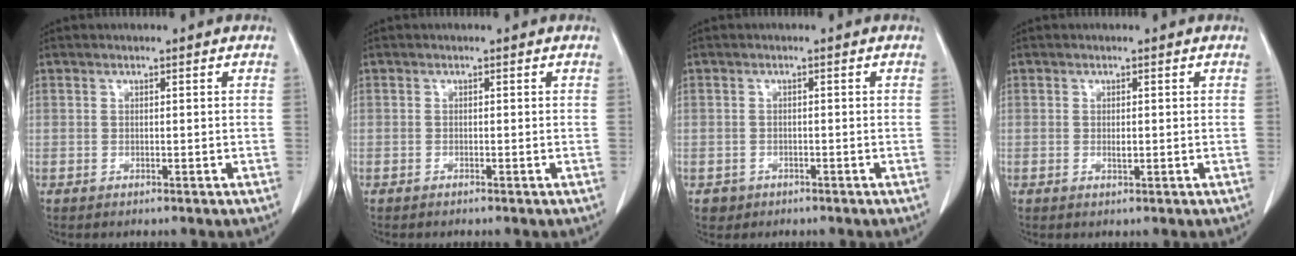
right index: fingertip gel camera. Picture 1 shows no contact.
{"total": 0.0}
{"total": 1.7, "force": [-0.9, 1.4, 0.0], "torque": [-0.003, 0.006, -0.013]}
{"total": 0.9, "force": [-0.1, 0.3, 0.9], "torque": [-0.017, -0.002, 0.000]}